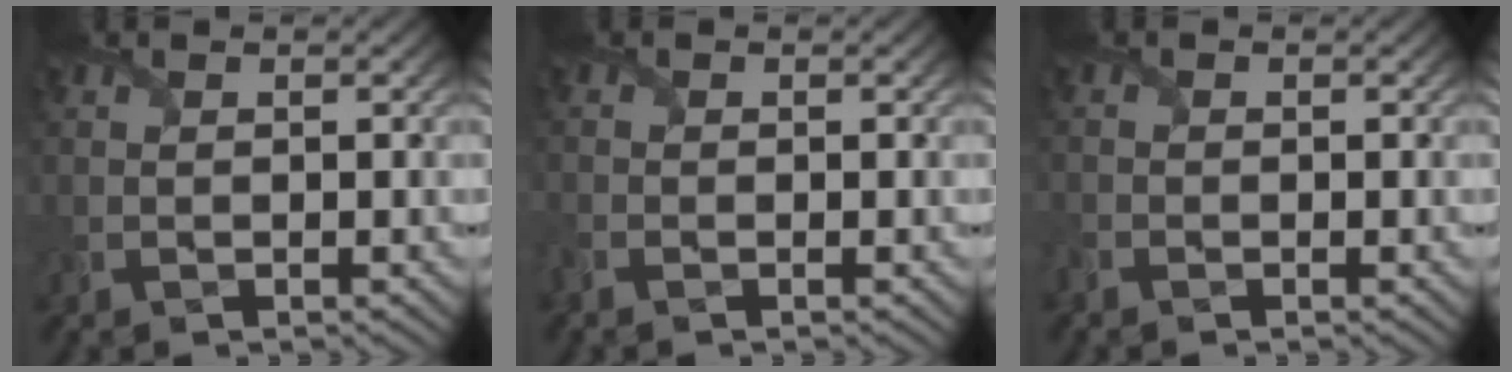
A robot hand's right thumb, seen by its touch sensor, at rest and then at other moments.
{"total": 1.4, "force": [-1.2, 0.5, 0.6], "torque": [-0.022, -0.010, -0.030]}
{"total": 1.2, "force": [-1.0, 0.5, 0.2], "torque": [-0.008, -0.008, -0.026]}